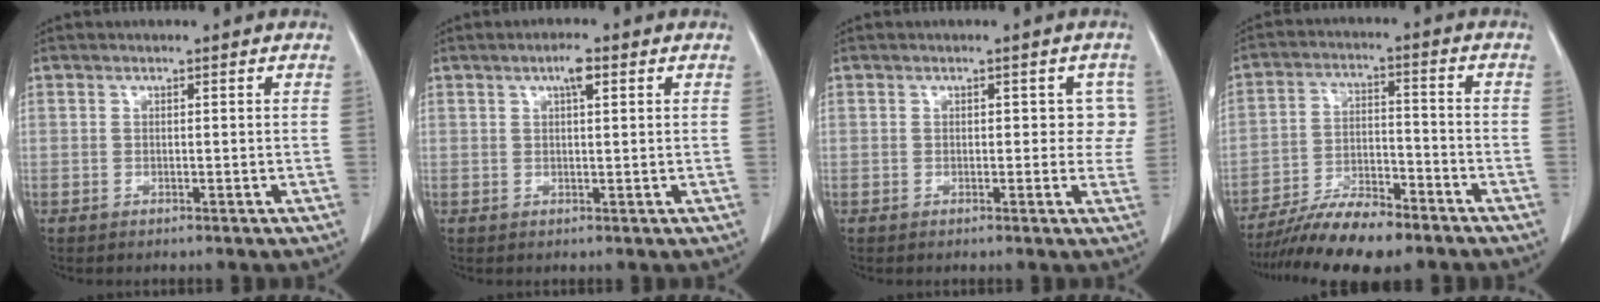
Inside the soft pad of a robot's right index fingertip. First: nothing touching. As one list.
[{"total": 2.6, "force": [1.2, 0.4, 2.3], "torque": [-0.042, 0.004, 0.018]}, {"total": 3.1, "force": [0.6, 2.0, 2.3], "torque": [-0.010, 0.016, 0.000]}, {"total": 10.9, "force": [-9.0, 2.6, 5.6], "torque": [-0.094, -0.006, -0.159]}]